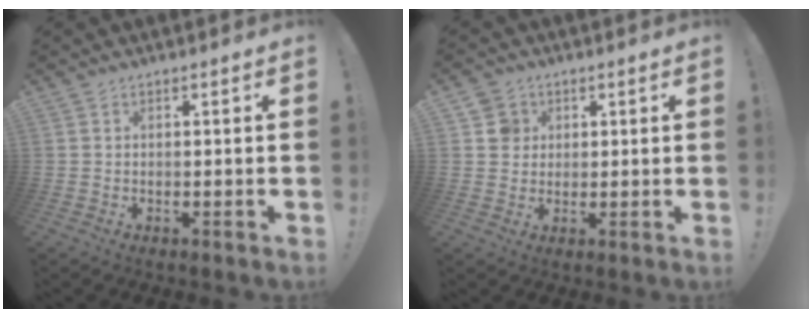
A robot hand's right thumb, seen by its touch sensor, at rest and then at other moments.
{"total": 5.2, "force": [1.9, 4.8, 0.8], "torque": [-0.007, -0.002, 0.036]}